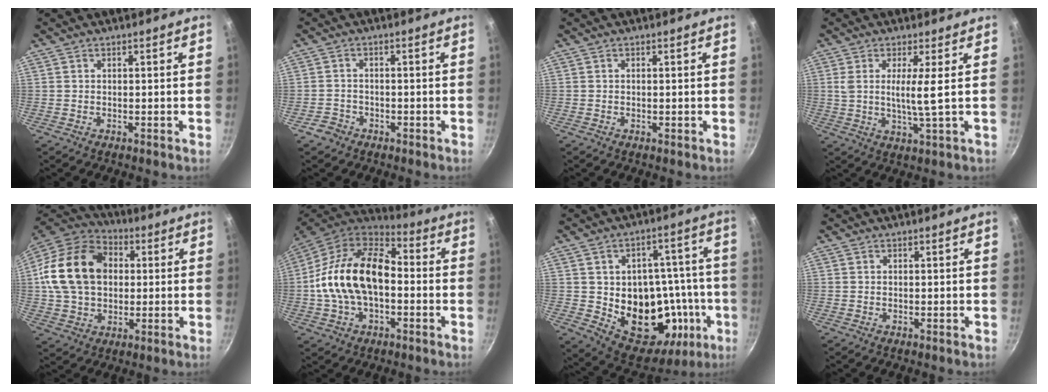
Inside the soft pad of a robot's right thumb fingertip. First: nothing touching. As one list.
[{"total": 2.8, "force": [-1.8, 2.1, 0.5], "torque": [-0.003, 0.025, -0.029]}, {"total": 0.0}, {"total": 5.3, "force": [0.9, -0.2, 5.2], "torque": [-0.114, -0.014, 0.015]}, {"total": 19.8, "force": [2.6, 14.8, 12.9], "torque": [-0.216, 0.027, 0.037]}, {"total": 19.8, "force": [-1.3, 12.3, 15.5], "torque": [-0.263, 0.042, -0.037]}, {"total": 23.5, "force": [-4.3, 16.1, 16.5], "torque": [-0.189, 0.020, -0.040]}, {"total": 0.0}]